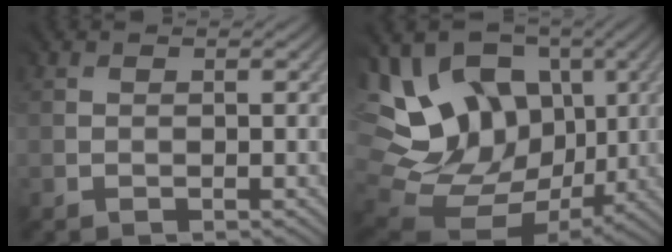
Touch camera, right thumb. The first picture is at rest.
{"total": 17.6, "force": [4.0, 13.7, 10.3], "torque": [-0.245, -0.002, 0.097]}